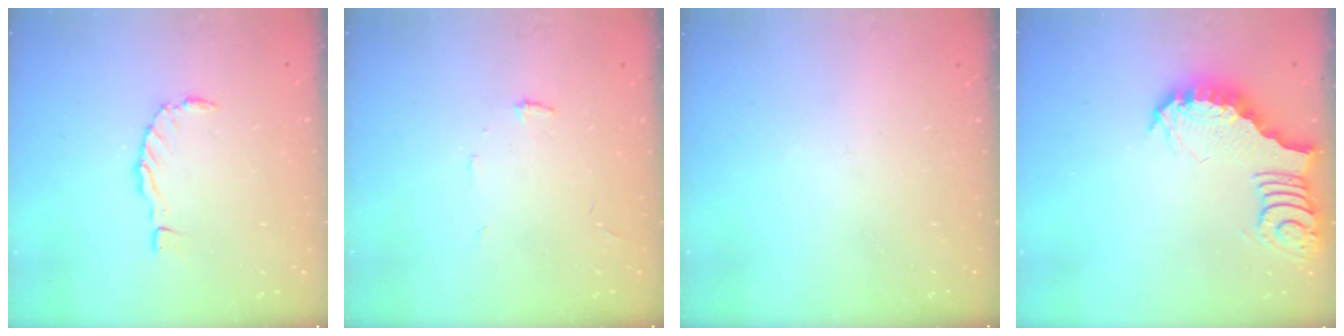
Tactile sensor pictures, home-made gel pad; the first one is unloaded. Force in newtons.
{"total": 5.4, "press": 5.4, "slide": 0.2}
{"total": 0.0}
{"total": 3.8, "press": 3.8, "slide": 0.4}